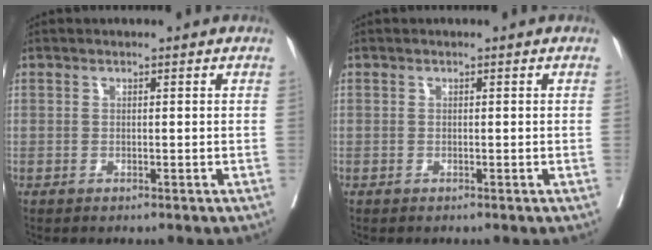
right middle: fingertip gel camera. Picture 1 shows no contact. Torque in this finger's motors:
{"motor_torque": [0.74, -0.47, -0.08, -0.21]}